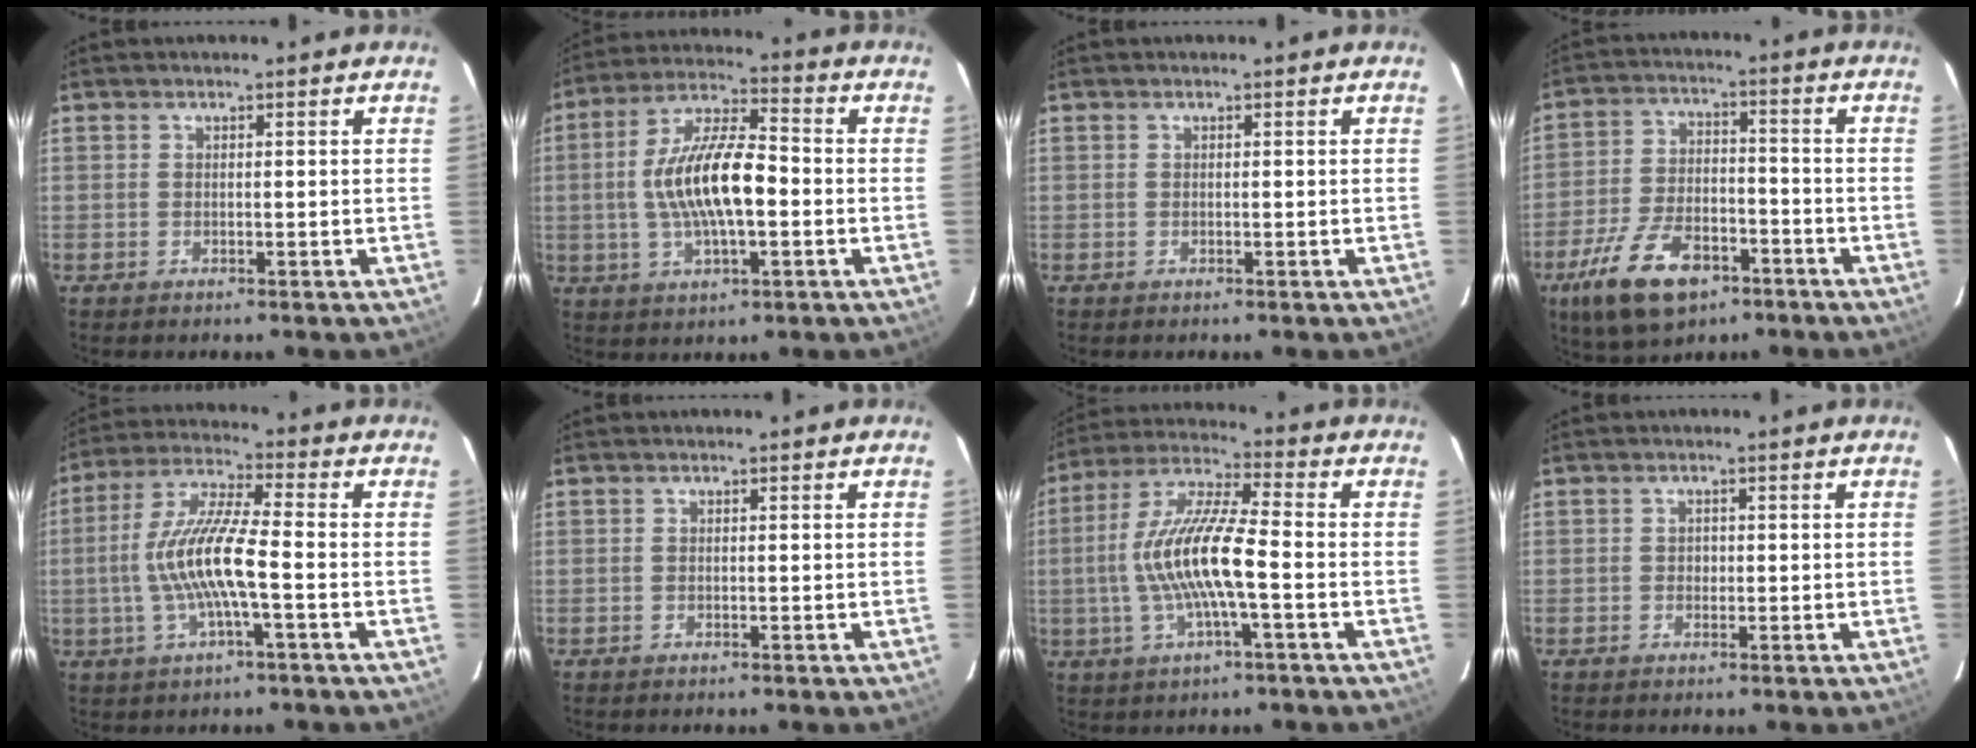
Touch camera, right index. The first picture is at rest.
{"total": 14.2, "force": [-1.4, 4.8, 13.3], "torque": [-0.258, 0.009, -0.027]}
{"total": 0.0}
{"total": 15.3, "force": [-9.0, 7.5, 9.9], "torque": [-0.216, -0.016, -0.154]}
{"total": 11.8, "force": [-2.3, 1.4, 11.5], "torque": [-0.236, 0.004, -0.045]}
{"total": 0.0}
{"total": 13.5, "force": [-2.3, 2.0, 13.2], "torque": [-0.266, 0.005, -0.046]}
{"total": 1.1, "force": [-0.2, 1.1, 0.2], "torque": [0.000, 0.001, -0.002]}